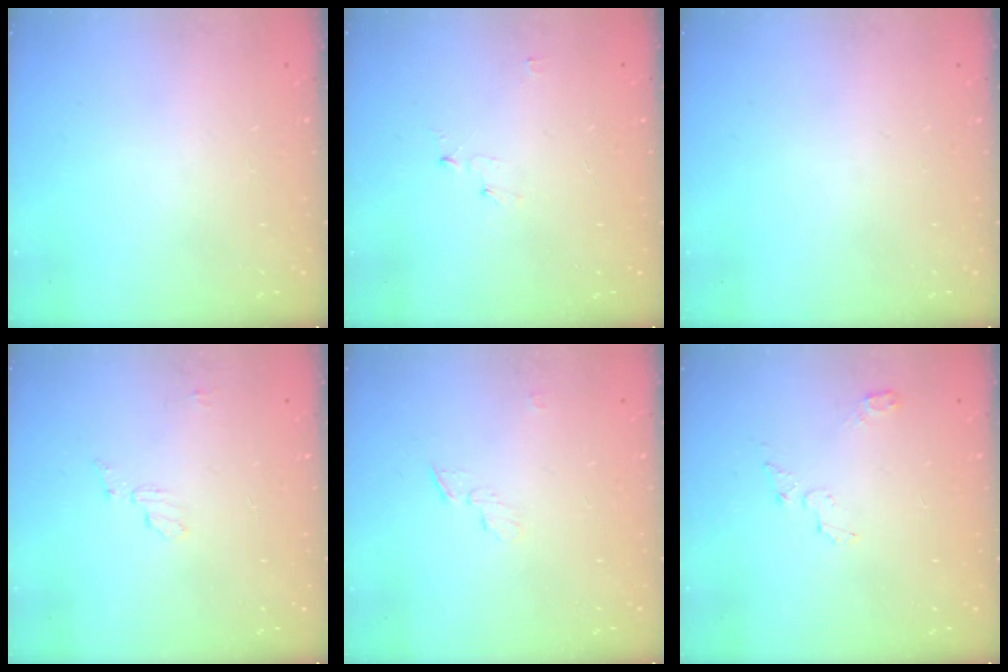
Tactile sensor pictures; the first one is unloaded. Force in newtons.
{"total": 2.8, "press": 2.8, "slide": 0.3}
{"total": 0.0}
{"total": 4.6, "press": 4.6, "slide": 0.4}
{"total": 3.9, "press": 3.9, "slide": 0.3}
{"total": 4.6, "press": 4.5, "slide": 0.6}